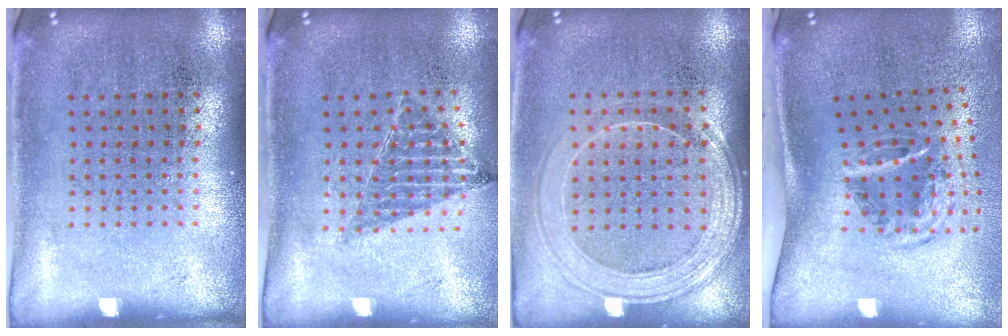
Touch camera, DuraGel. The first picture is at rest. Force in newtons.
{"total": 0.9, "press": 0.9, "slide": 0.1}
{"total": 1.6, "press": 1.5, "slide": 0.6}
{"total": 2.1, "press": 1.2, "slide": 1.7}